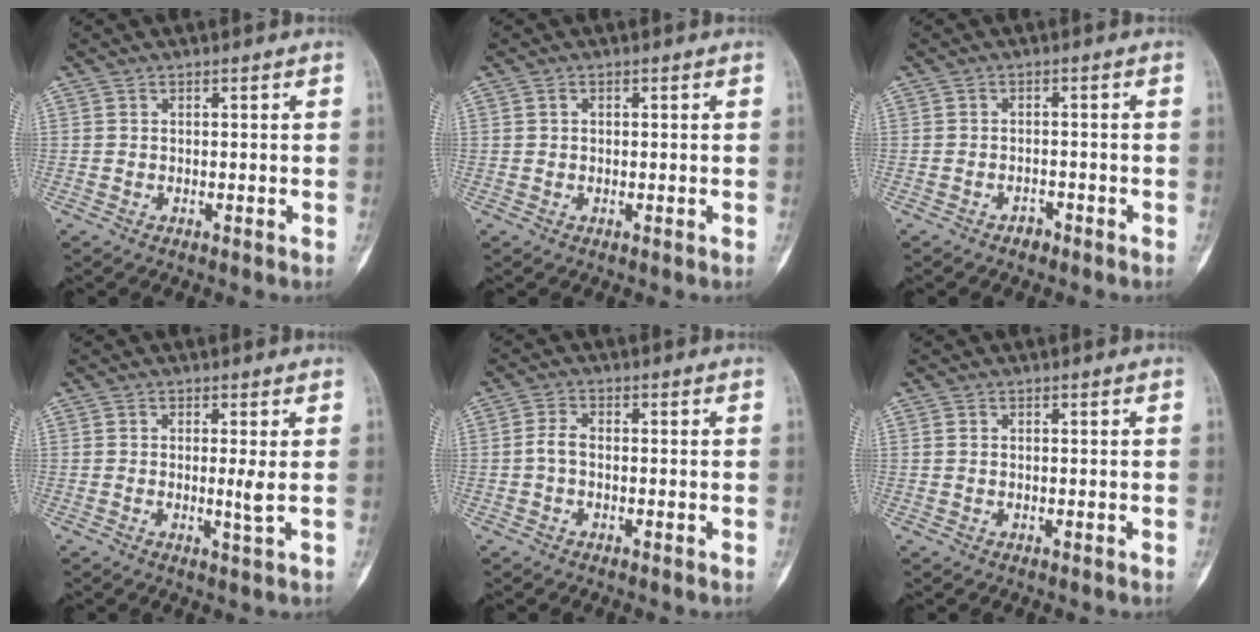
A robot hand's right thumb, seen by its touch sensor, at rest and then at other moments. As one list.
[{"total": 0.7, "force": [0.2, 0.5, 0.4], "torque": [-0.004, 0.001, 0.003]}, {"total": 1.7, "force": [-1.3, 0.9, 0.5], "torque": [-0.007, 0.009, -0.020]}, {"total": 2.2, "force": [0.1, -0.3, 2.2], "torque": [-0.042, -0.007, 0.000]}, {"total": 2.5, "force": [-0.6, 1.4, 2.0], "torque": [-0.040, 0.006, -0.017]}, {"total": 0.0}]